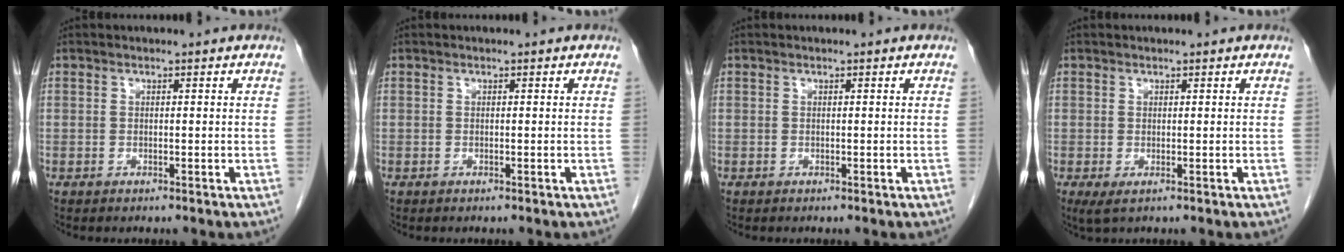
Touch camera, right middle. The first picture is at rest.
{"total": 0.0}
{"total": 0.0}
{"total": 1.6, "force": [-0.4, 0.5, 1.4], "torque": [-0.029, -0.007, 0.002]}